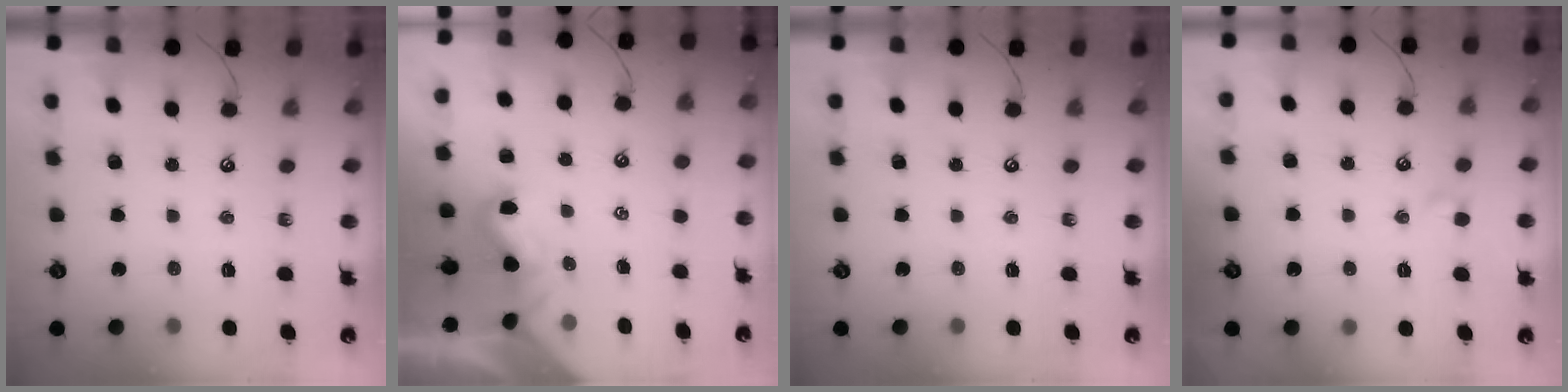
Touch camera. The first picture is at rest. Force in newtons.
{"total": 1.1, "press": 1.0, "slide": 0.5}
{"total": 0.0}
{"total": 1.0, "press": 0.9, "slide": 0.3}